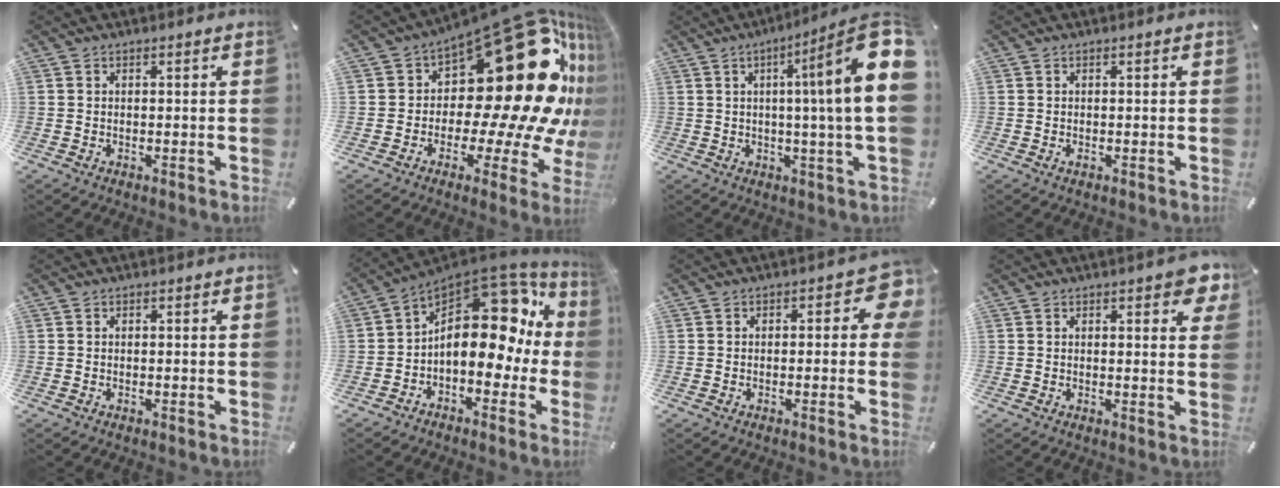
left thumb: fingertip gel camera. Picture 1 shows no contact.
{"total": 36.3, "force": [10.1, 17.7, 30.0], "torque": [-0.412, -0.113, 0.208]}
{"total": 18.8, "force": [3.9, 0.9, 18.4], "torque": [-0.271, -0.031, 0.040]}
{"total": 0.6, "force": [-0.2, 0.2, 0.5], "torque": [-0.010, -0.004, -0.002]}
{"total": 0.0}
{"total": 19.6, "force": [3.7, 12.3, 14.8], "torque": [-0.217, -0.033, 0.067]}
{"total": 6.1, "force": [0.9, 3.1, 5.1], "torque": [-0.056, -0.001, 0.010]}
{"total": 4.9, "force": [2.9, 1.7, 3.5], "torque": [-0.044, -0.015, 0.045]}